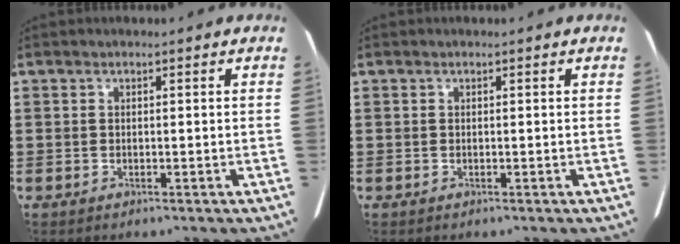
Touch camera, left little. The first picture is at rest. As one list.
[{"total": 0.0}]